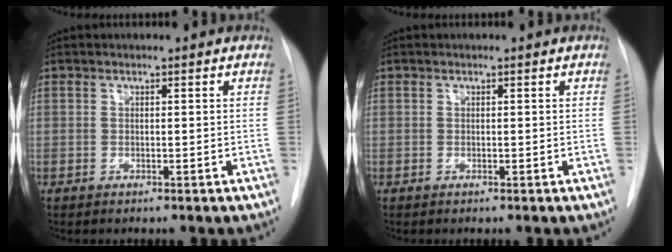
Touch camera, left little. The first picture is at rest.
{"total": 0.0}